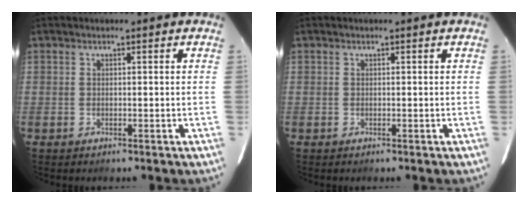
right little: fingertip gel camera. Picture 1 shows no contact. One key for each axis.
{"total": 0.0}